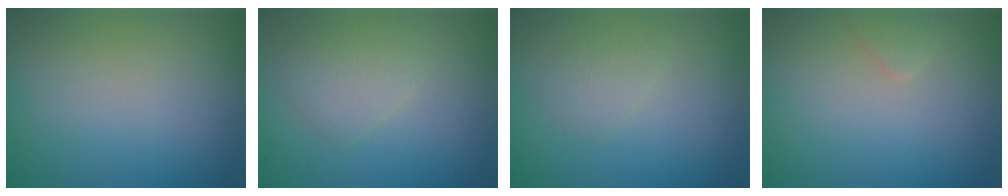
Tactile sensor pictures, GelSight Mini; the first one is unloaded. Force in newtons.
{"total": 2.4, "press": 2.4, "slide": 0.0}
{"total": 1.1, "press": 1.1, "slide": 0.0}
{"total": 0.9, "press": 0.9, "slide": 0.1}